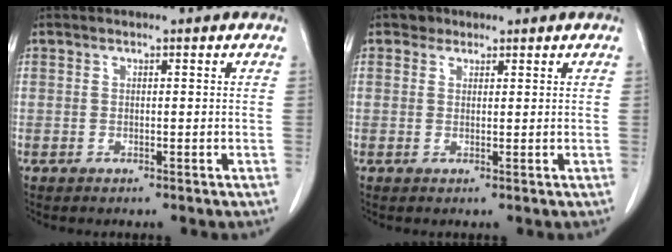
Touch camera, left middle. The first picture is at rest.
{"total": 1.7, "force": [1.1, 1.2, 0.1], "torque": [0.002, 0.001, 0.014]}